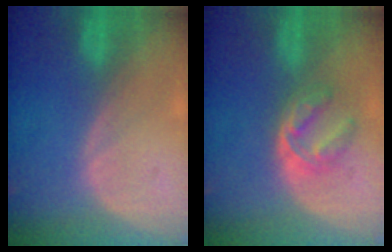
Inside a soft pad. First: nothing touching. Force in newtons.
{"total": 5.8, "press": 5.0, "slide": 3.0}